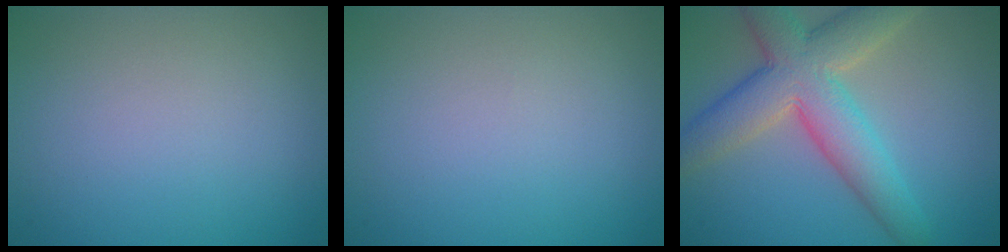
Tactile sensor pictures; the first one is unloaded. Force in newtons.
{"total": 0.0}
{"total": 7.7, "press": 7.6, "slide": 0.6}